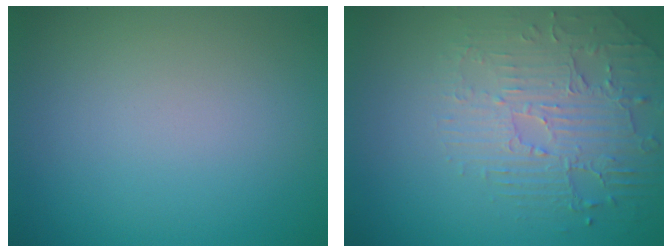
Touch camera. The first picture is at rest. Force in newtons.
{"total": 2.8, "press": 2.5, "slide": 1.4}